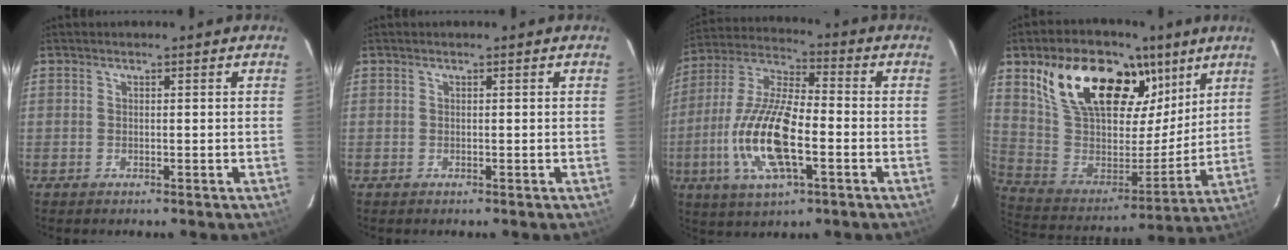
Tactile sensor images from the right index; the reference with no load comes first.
{"total": 0.0}
{"total": 16.4, "force": [-4.6, 5.5, 14.7], "torque": [-0.308, -0.006, -0.091]}
{"total": 27.2, "force": [14.4, 14.8, 17.8], "torque": [-0.339, 0.051, 0.268]}